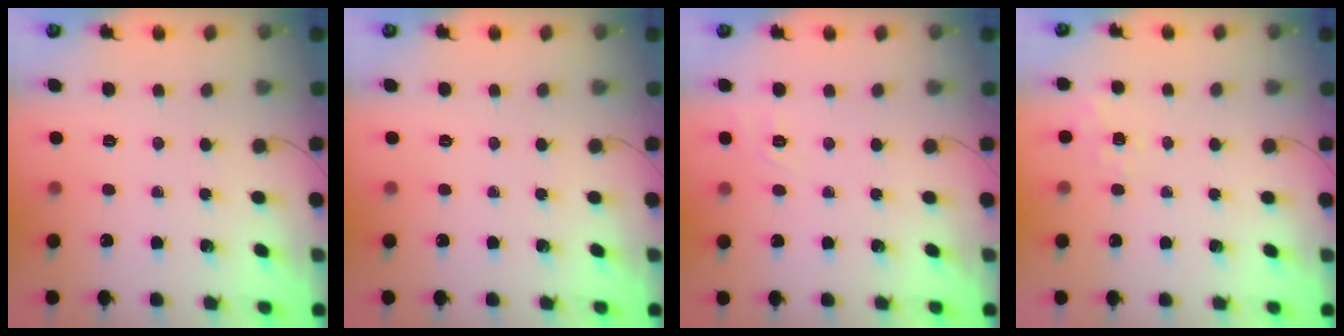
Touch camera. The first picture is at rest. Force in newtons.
{"total": 0.0}
{"total": 1.5, "press": 0.1, "slide": 1.5}
{"total": 4.5, "press": 4.3, "slide": 1.5}